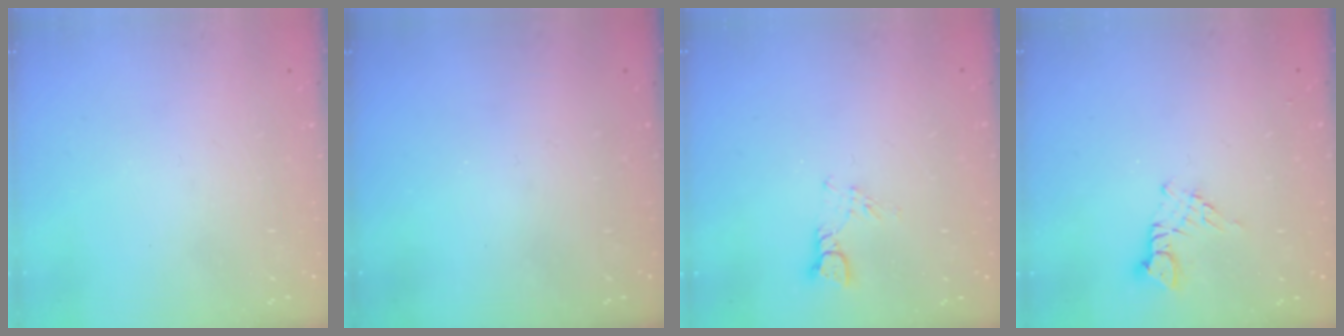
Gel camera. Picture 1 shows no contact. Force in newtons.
{"total": 0.0}
{"total": 3.6, "press": 3.6, "slide": 0.3}
{"total": 3.6, "press": 3.6, "slide": 0.4}